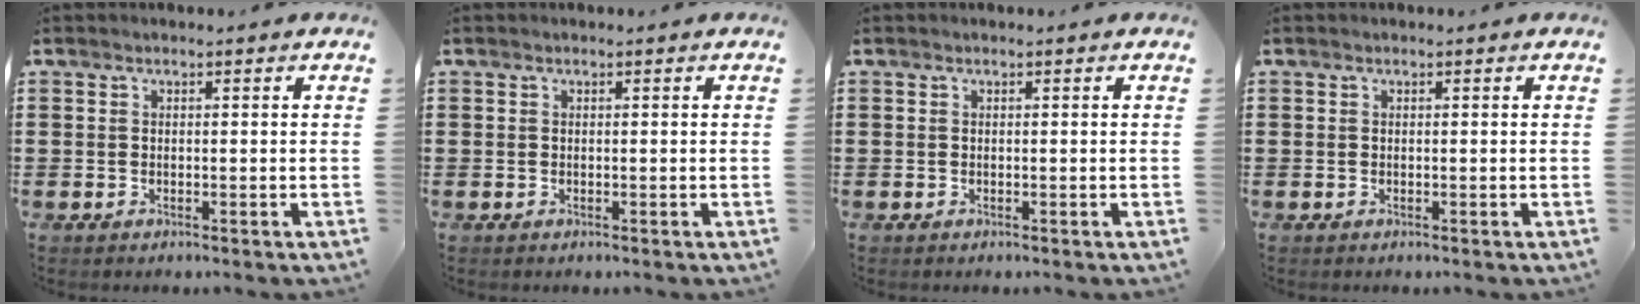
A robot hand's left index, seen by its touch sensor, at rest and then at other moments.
{"total": 0.0}
{"total": 0.0}
{"total": 0.0}